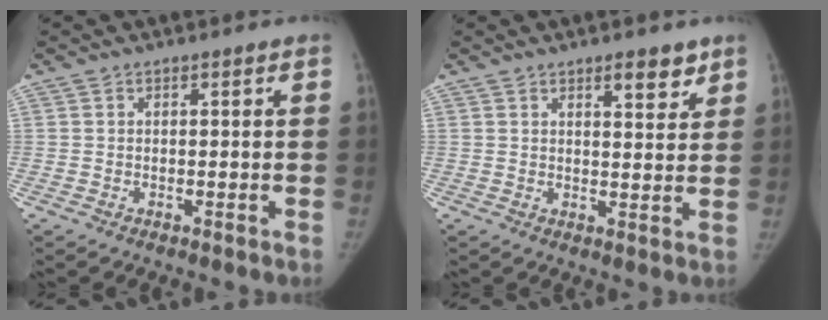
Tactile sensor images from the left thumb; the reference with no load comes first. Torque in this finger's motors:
{"motor_torque": [-0.16, -0.19, 0.55, 0.18, 0.01]}